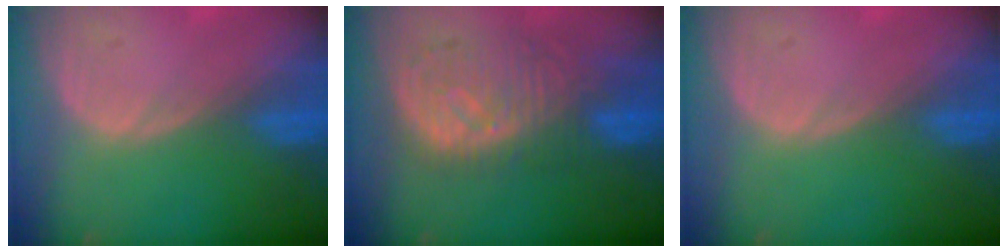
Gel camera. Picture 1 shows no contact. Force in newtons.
{"total": 9.8, "press": 9.0, "slide": 3.8}
{"total": 0.0}